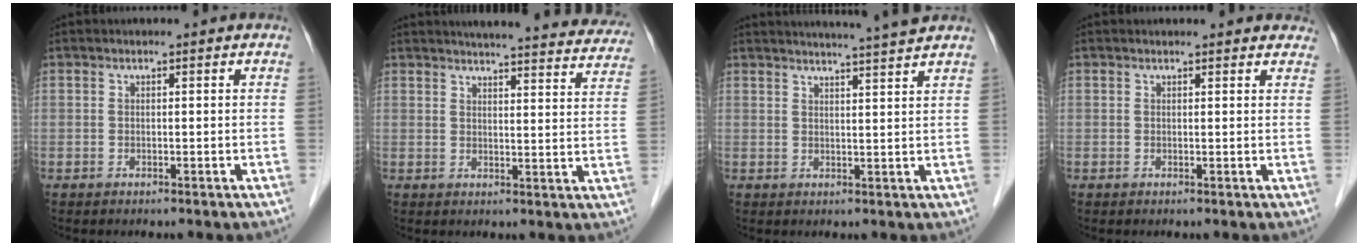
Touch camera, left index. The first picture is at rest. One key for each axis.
{"total": 24.7, "fx": 23.2, "fy": 3.1, "fz": 8.0, "tx": -0.102, "ty": -0.048, "tz": 0.262}
{"total": 8.7, "fx": 8.0, "fy": -1.4, "fz": 3.2, "tx": -0.049, "ty": 0.006, "tz": 0.099}
{"total": 5.7, "fx": 5.3, "fy": 1.6, "fz": 1.4, "tx": -0.004, "ty": 0.009, "tz": 0.044}